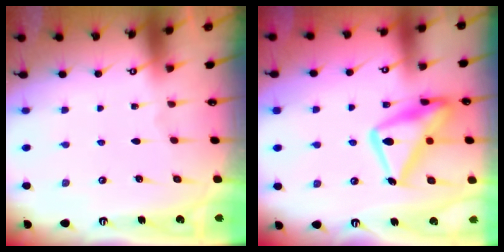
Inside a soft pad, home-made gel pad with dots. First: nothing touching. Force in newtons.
{"total": 18.7, "press": 18.6, "slide": 1.6}